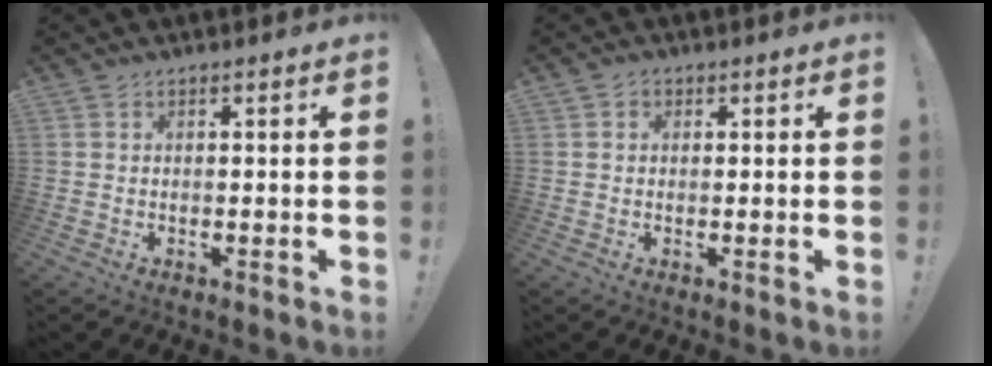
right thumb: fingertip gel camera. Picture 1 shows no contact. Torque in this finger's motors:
{"motor_torque": [-0.17, 0.10, 0.21, 0.00, 0.00]}